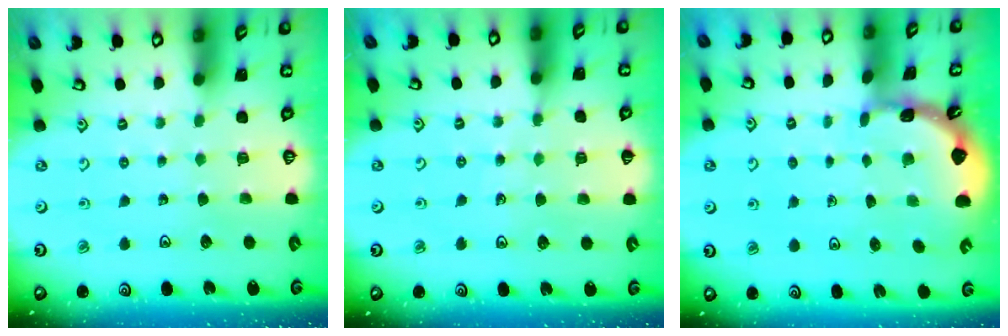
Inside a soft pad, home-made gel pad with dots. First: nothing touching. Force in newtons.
{"total": 5.5, "press": 5.2, "slide": 1.8}
{"total": 1.8, "press": 1.8, "slide": 0.2}